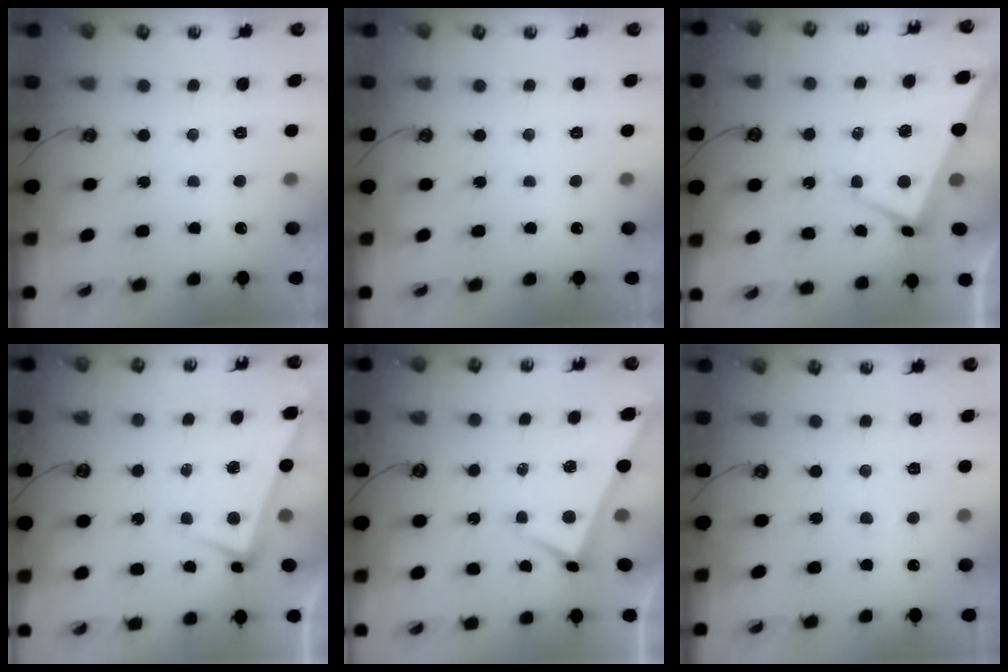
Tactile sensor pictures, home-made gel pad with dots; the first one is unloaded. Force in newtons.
{"total": 0.0}
{"total": 1.1, "press": 0.7, "slide": 0.9}
{"total": 3.4, "press": 3.3, "slide": 1.0}
{"total": 1.9, "press": 1.9, "slide": 0.2}
{"total": 2.2, "press": 2.2, "slide": 0.4}